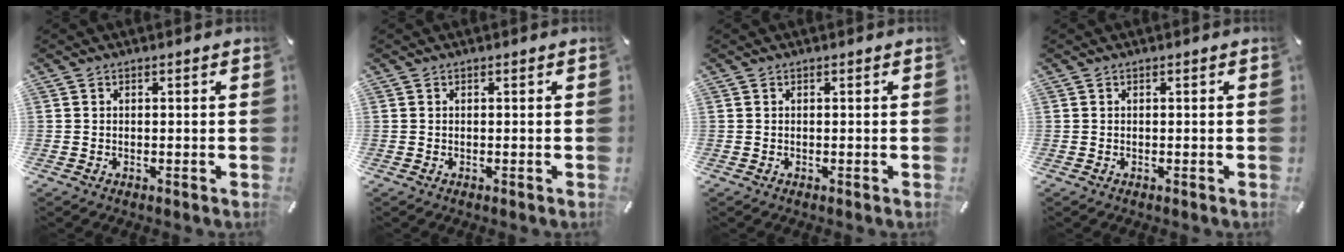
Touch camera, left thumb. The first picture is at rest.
{"total": 0.0}
{"total": 0.0}
{"total": 0.0}